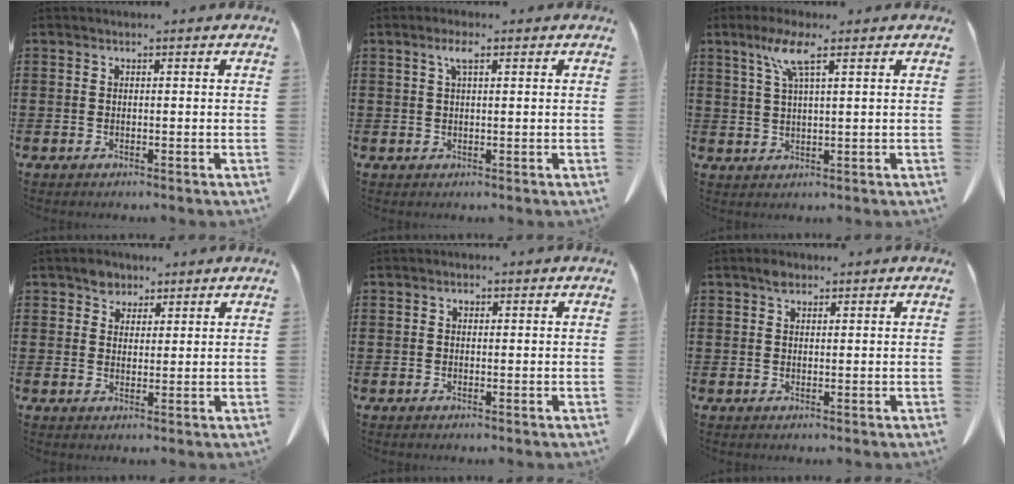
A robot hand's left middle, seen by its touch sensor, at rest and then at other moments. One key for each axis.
{"total": 2.7, "fx": 1.2, "fy": 0.7, "fz": 2.3, "tx": -0.049, "ty": 0.008, "tz": 0.018}
{"total": 5.6, "fx": 3.0, "fy": 0.6, "fz": 4.7, "tx": -0.100, "ty": 0.006, "tz": 0.049}
{"total": 3.2, "fx": 2.4, "fy": 2.0, "fz": 0.5, "tx": -0.011, "ty": 0.005, "tz": 0.045}
{"total": 0.6, "fx": 0.1, "fy": 0.5, "fz": 0.4, "tx": -0.010, "ty": 0.003, "tz": 0.002}
{"total": 1.6, "fx": 1.0, "fy": 0.8, "fz": 0.9, "tx": -0.012, "ty": 0.001, "tz": 0.017}